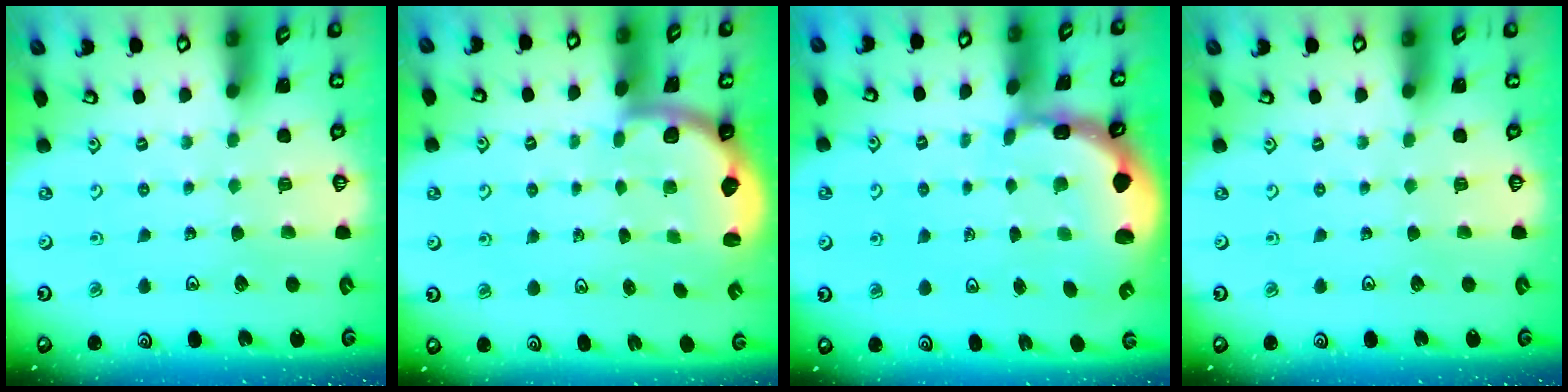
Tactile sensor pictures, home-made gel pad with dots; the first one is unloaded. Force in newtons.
{"total": 2.2, "press": 2.1, "slide": 0.7}
{"total": 2.5, "press": 2.4, "slide": 0.9}
{"total": 0.0}